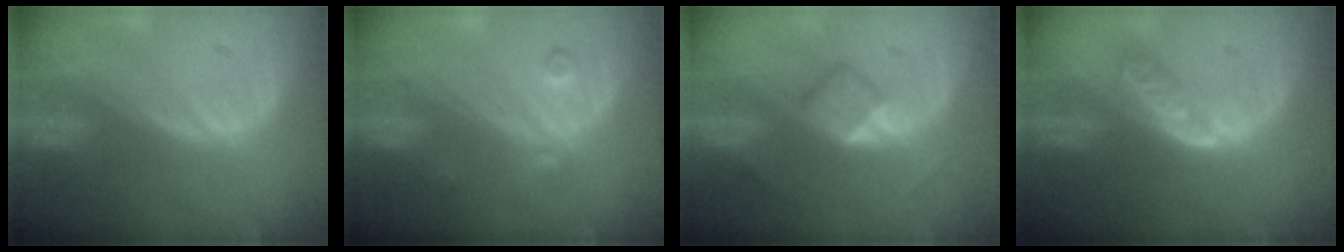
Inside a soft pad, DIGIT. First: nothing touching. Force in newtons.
{"total": 2.3, "press": 2.3, "slide": 0.2}
{"total": 4.4, "press": 4.1, "slide": 1.7}
{"total": 4.9, "press": 4.2, "slide": 2.4}